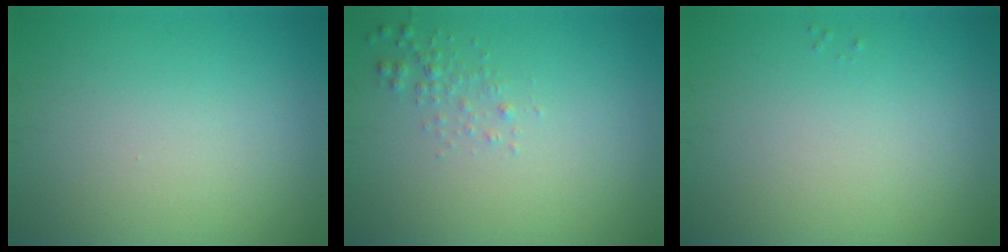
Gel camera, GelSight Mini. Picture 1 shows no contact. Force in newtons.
{"total": 1.1, "press": 1.1, "slide": 0.1}
{"total": 0.0}